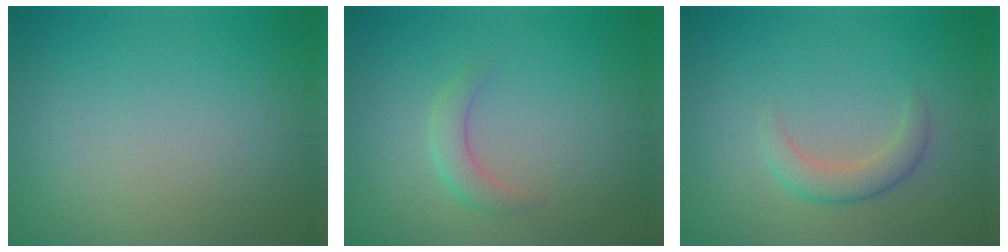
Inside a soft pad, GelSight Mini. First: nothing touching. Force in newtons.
{"total": 2.2, "press": 2.2, "slide": 0.2}
{"total": 2.8, "press": 2.8, "slide": 0.2}